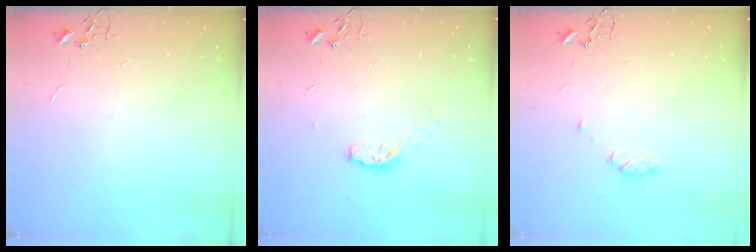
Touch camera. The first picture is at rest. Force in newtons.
{"total": 6.7, "press": 6.6, "slide": 0.6}
{"total": 5.3, "press": 5.2, "slide": 0.7}